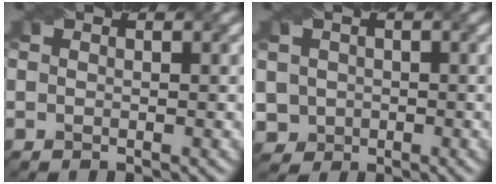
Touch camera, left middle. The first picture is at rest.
{"total": 2.4, "force": [-0.2, 2.3, 0.5], "torque": [-0.008, 0.011, 0.006]}